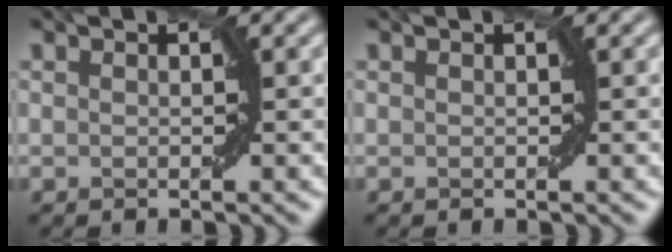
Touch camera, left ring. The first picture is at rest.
{"total": 0.0}